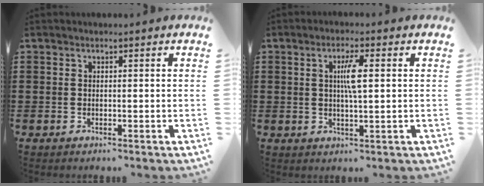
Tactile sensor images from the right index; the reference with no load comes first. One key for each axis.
{"total": 4.3, "fx": 0.7, "fy": 0.6, "fz": 4.2, "tx": -0.081, "ty": 0.001, "tz": 0.008}